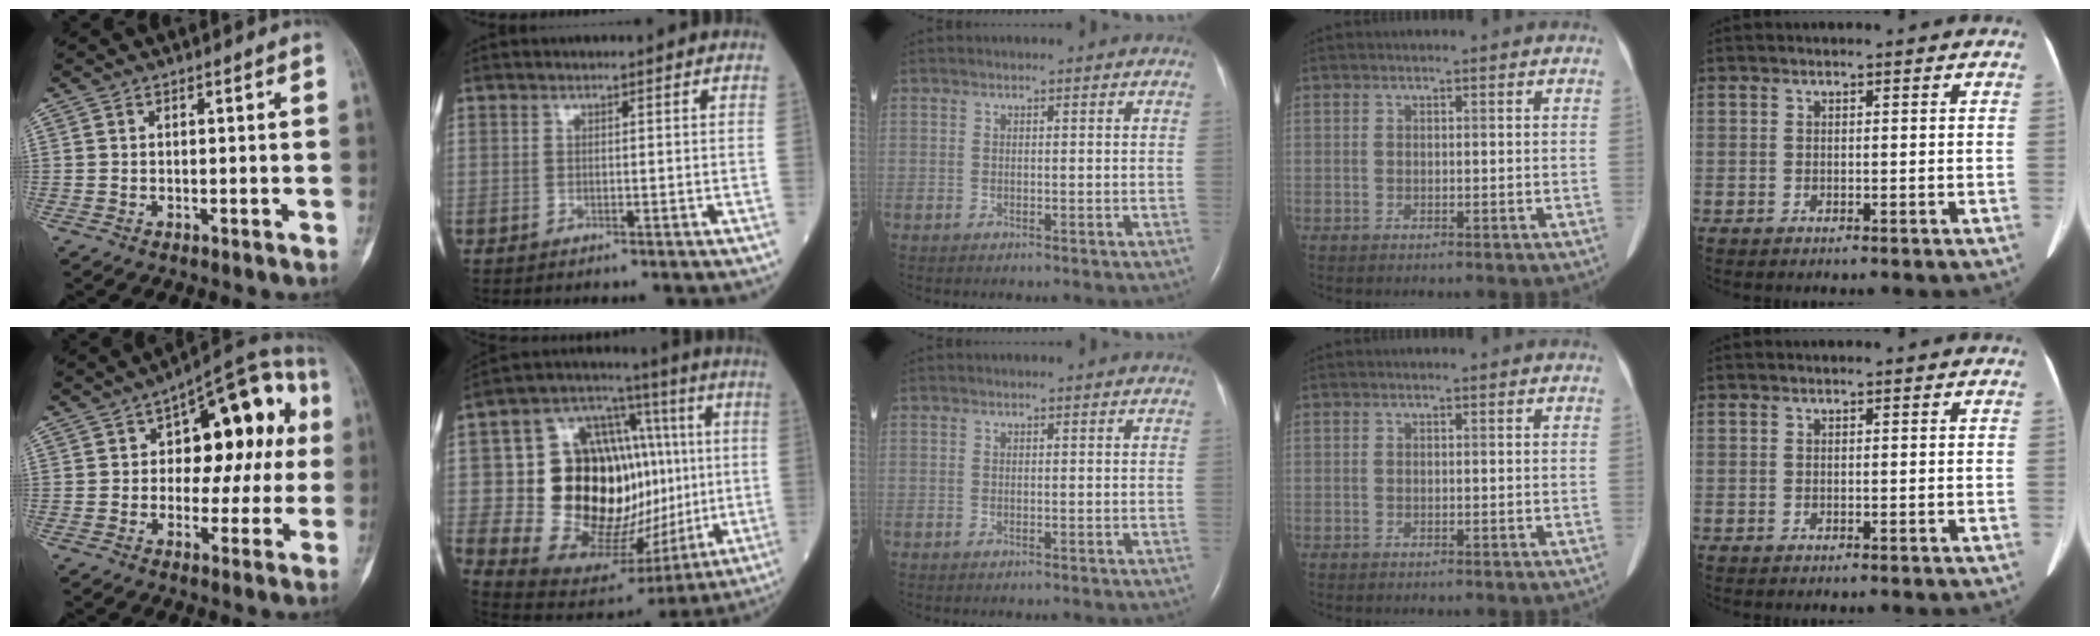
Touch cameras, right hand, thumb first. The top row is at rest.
{"thumb": {"total": 19.9, "force": [3.9, 11.1, 16.0], "torque": [-0.144, 0.026, 0.044]}, "index": {"total": 26.5, "force": [0.6, 13.6, 22.8], "torque": [-0.355, 0.044, 0.024]}}